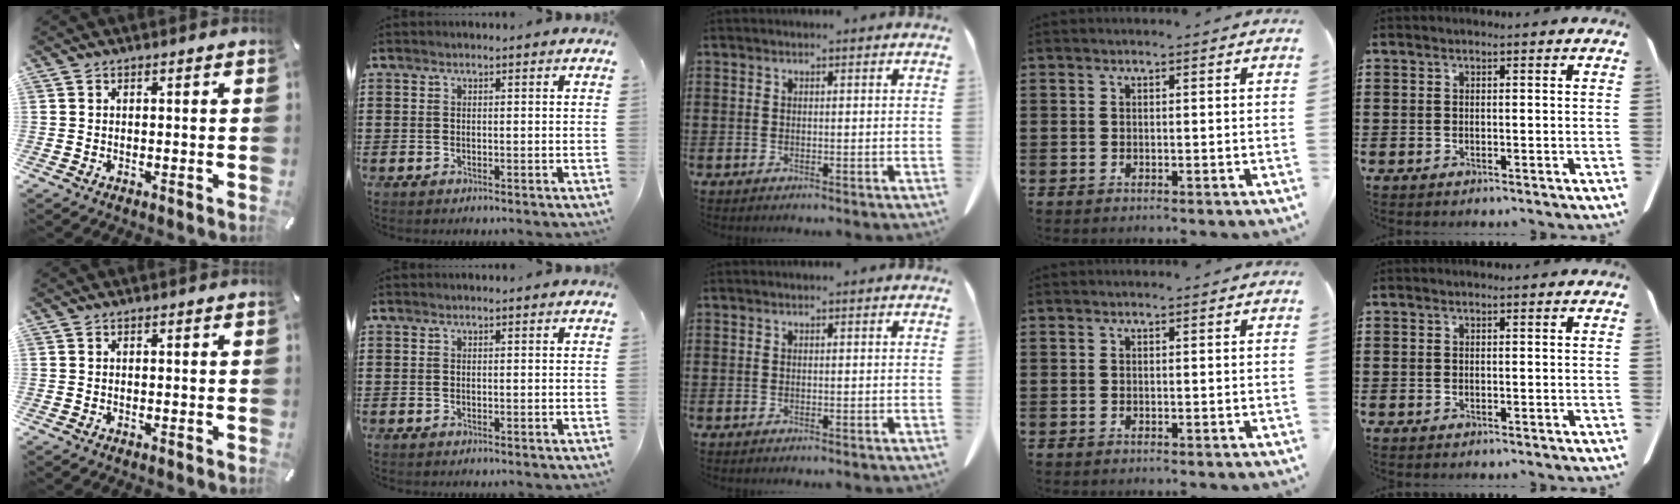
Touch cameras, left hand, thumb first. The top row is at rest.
{}